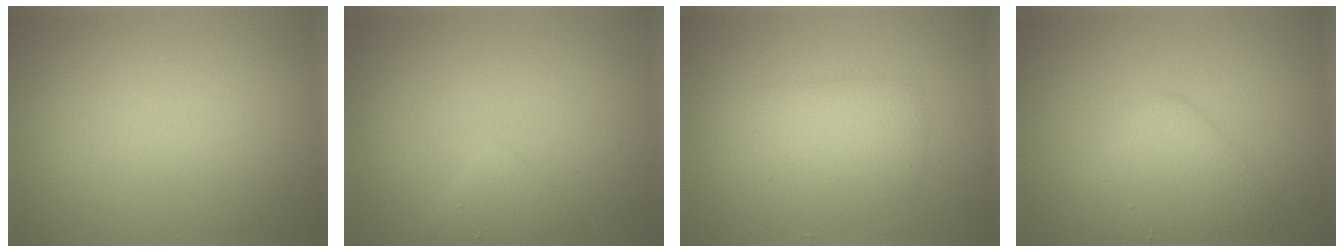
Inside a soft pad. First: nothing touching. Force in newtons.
{"total": 1.7, "press": 1.7, "slide": 0.1}
{"total": 2.9, "press": 2.9, "slide": 0.2}
{"total": 3.4, "press": 3.4, "slide": 0.1}